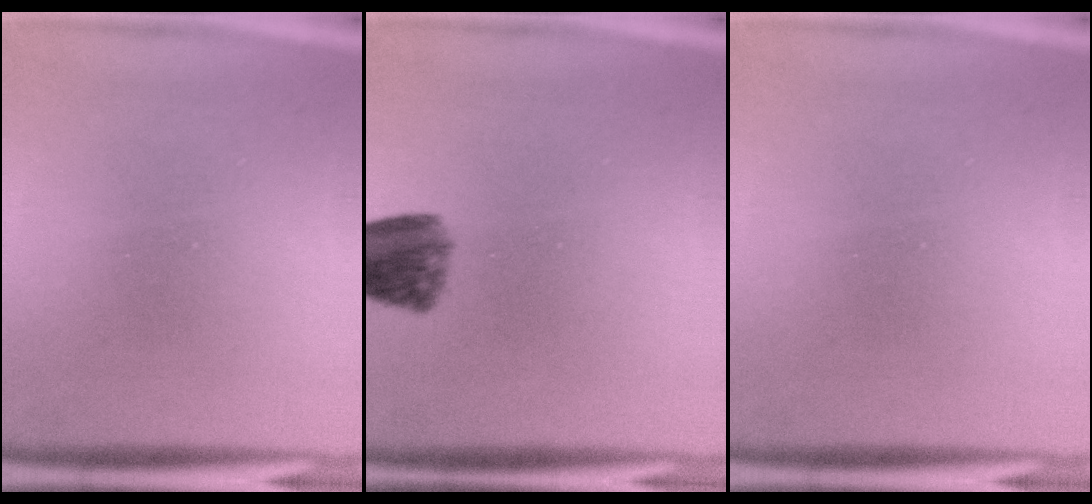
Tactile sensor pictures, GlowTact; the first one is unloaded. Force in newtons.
{"total": 6.2}
{"total": 0.0}